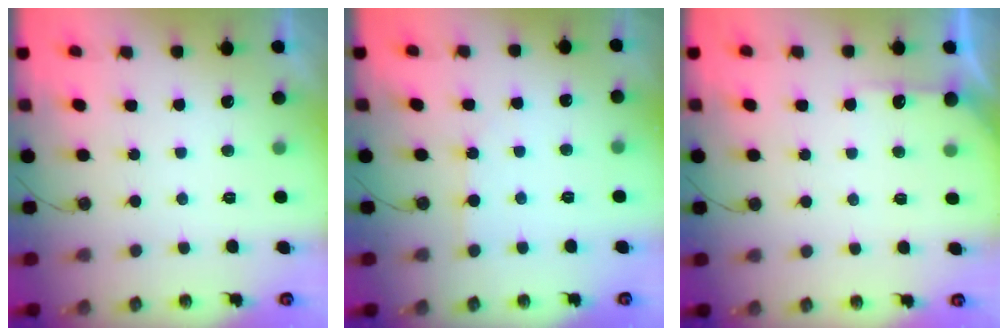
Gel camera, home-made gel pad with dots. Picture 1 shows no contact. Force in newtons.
{"total": 3.2, "press": 3.2, "slide": 0.4}
{"total": 4.7, "press": 4.7, "slide": 0.5}